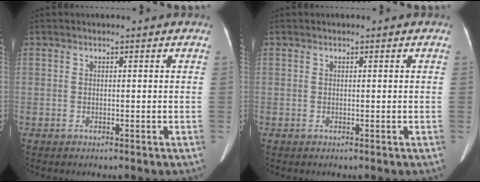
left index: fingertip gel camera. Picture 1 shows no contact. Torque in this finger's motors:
{"motor_torque": [-0.12, -0.05, -0.04, 0.00]}